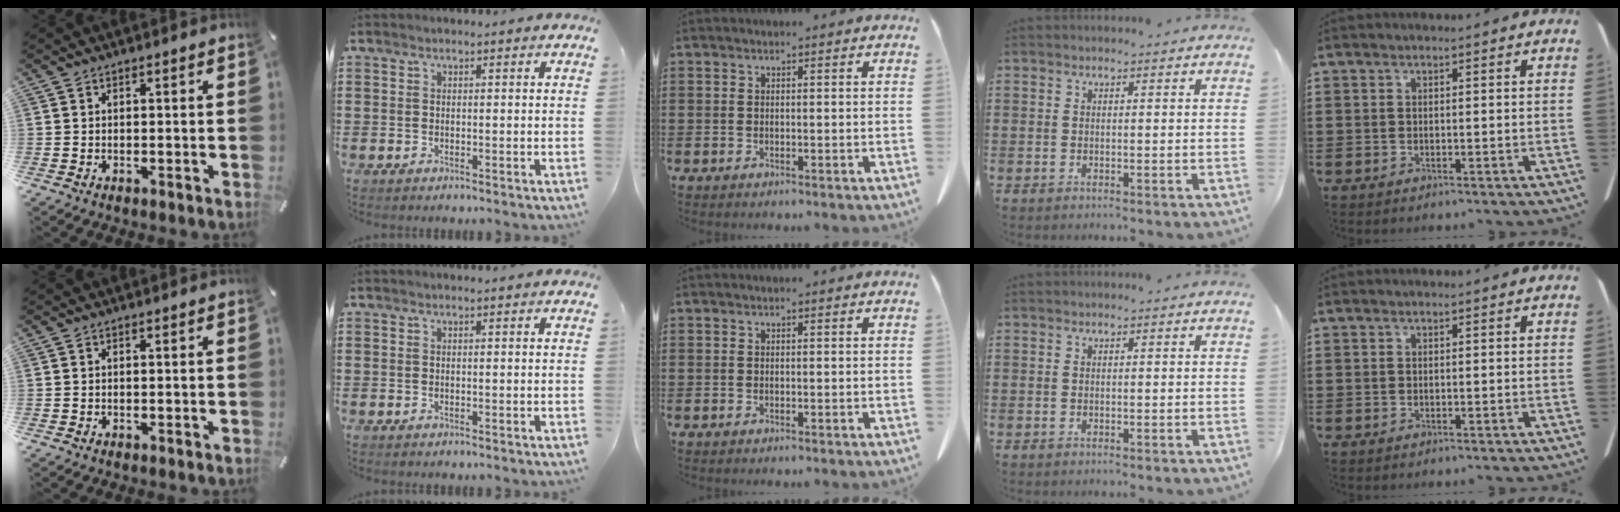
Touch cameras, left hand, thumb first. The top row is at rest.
{}